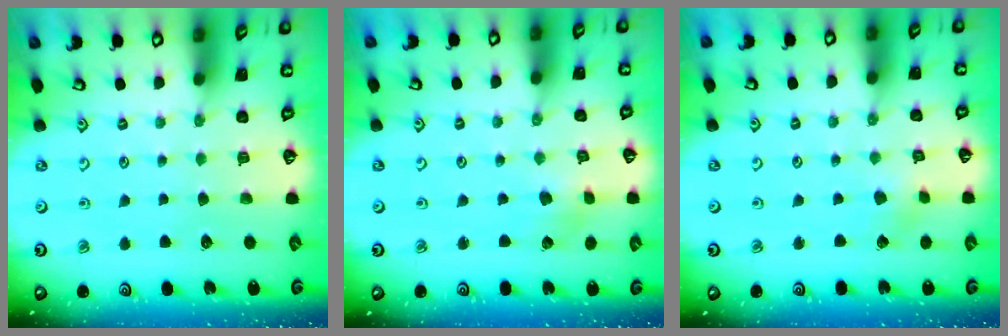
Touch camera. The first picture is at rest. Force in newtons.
{"total": 2.3, "press": 2.3, "slide": 0.5}
{"total": 2.9, "press": 2.9, "slide": 0.2}